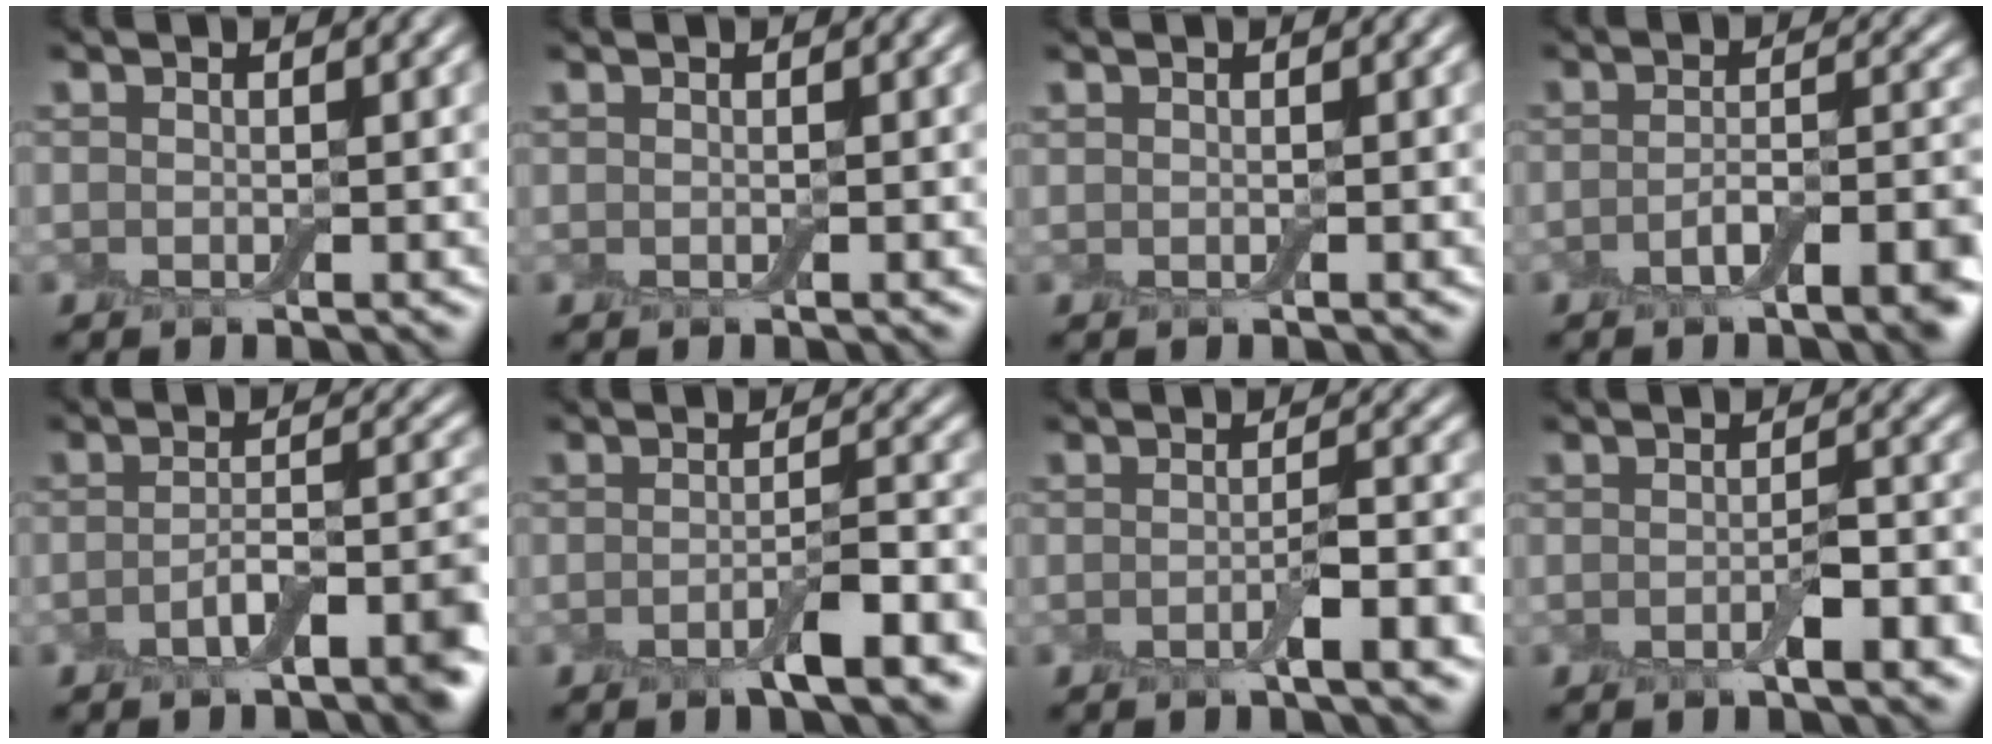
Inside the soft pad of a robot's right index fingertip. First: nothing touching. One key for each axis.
{"total": 0.0}
{"total": 0.0}
{"total": 5.4, "fx": -3.2, "fy": 1.6, "fz": 4.0, "tx": -0.058, "ty": 0.001, "tz": -0.045}
{"total": 5.2, "fx": -2.9, "fy": 1.8, "fz": 4.0, "tx": -0.058, "ty": 0.003, "tz": -0.046}
{"total": 3.7, "fx": -2.1, "fy": 0.7, "fz": 2.9, "tx": -0.050, "ty": -0.002, "tz": -0.034}
{"total": 2.5, "fx": -1.2, "fy": 0.3, "fz": 2.2, "tx": -0.034, "ty": -0.001, "tz": -0.020}
{"total": 2.4, "fx": -1.2, "fy": 0.6, "fz": 2.1, "tx": -0.033, "ty": -0.003, "tz": -0.017}